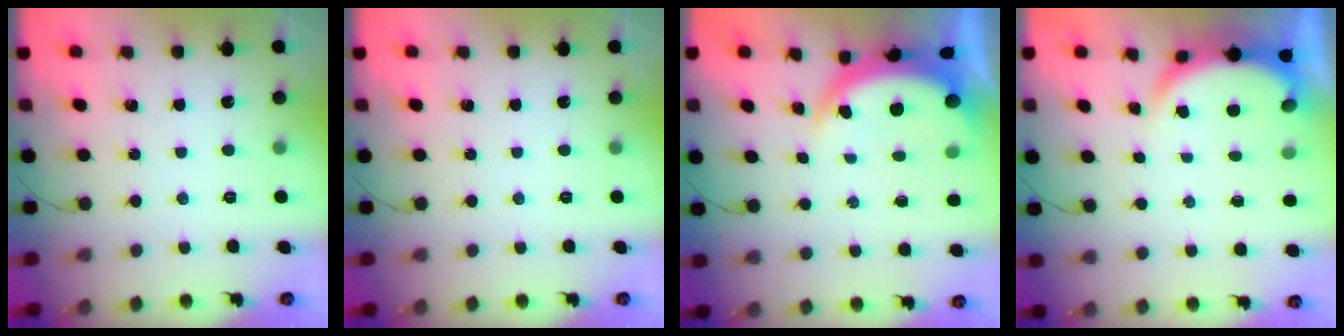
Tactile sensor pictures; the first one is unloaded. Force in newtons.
{"total": 0.0}
{"total": 6.6, "press": 6.6, "slide": 0.6}
{"total": 4.0, "press": 3.9, "slide": 0.6}